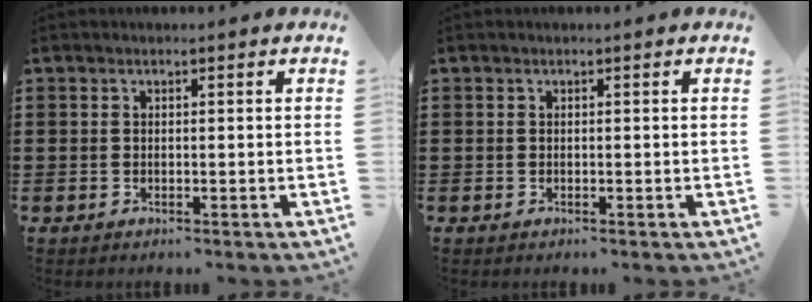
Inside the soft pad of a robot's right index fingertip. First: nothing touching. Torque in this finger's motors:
{"motor_torque": [-0.04, 0.41, 0.00, 0.01]}